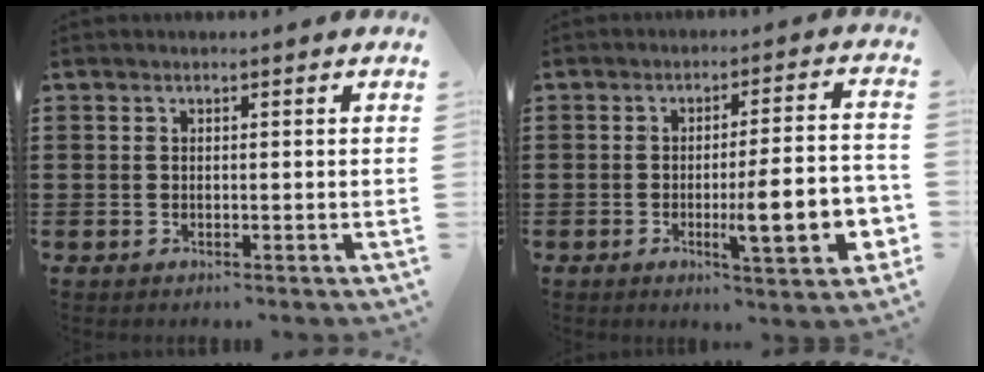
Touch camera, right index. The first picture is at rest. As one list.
[{"total": 10.8, "force": [-2.7, 2.2, 10.2], "torque": [-0.152, -0.010, -0.044]}]